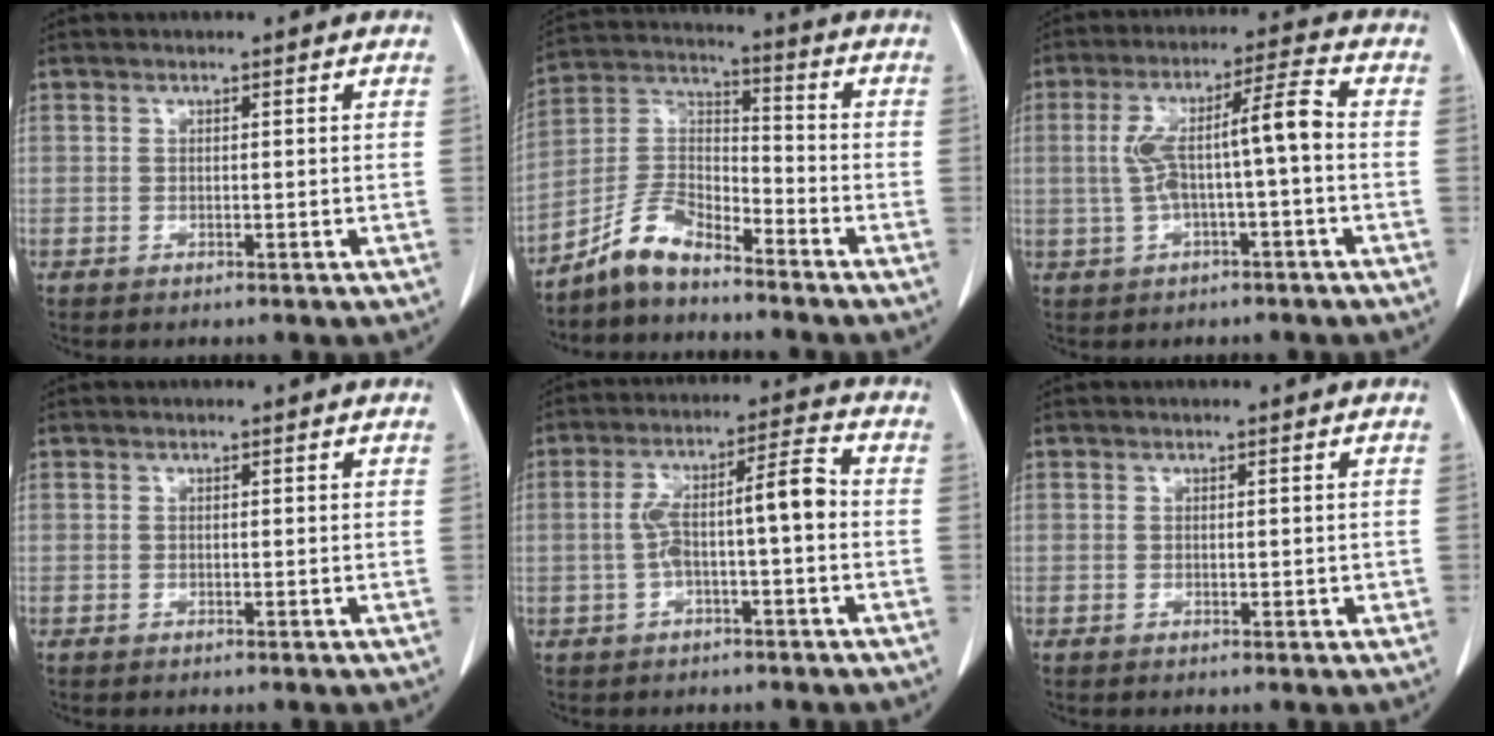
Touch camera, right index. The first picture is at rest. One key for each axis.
{"total": 8.3, "fx": -7.0, "fy": 2.6, "fz": 3.6, "tx": -0.082, "ty": 0.018, "tz": -0.140}
{"total": 8.8, "fx": -0.4, "fy": 1.0, "fz": 8.7, "tx": -0.164, "ty": 0.034, "tz": -0.008}
{"total": 0.0}
{"total": 8.1, "fx": -0.8, "fy": 1.4, "fz": 7.9, "tx": -0.147, "ty": 0.034, "tz": -0.013}
{"total": 0.9, "fx": 0.1, "fy": 0.6, "fz": 0.6, "tx": -0.006, "ty": -0.001, "tz": 0.004}